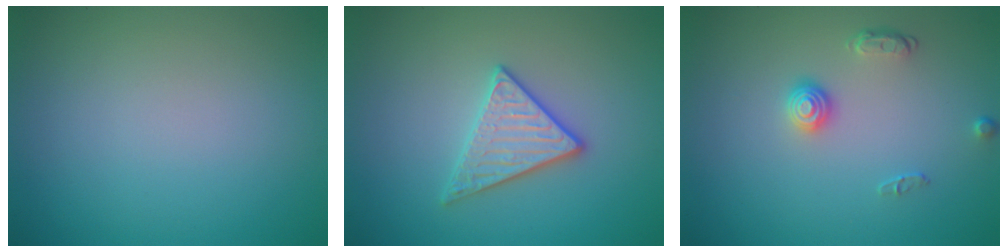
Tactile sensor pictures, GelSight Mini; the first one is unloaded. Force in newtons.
{"total": 2.9, "press": 2.8, "slide": 0.7}
{"total": 1.7, "press": 1.4, "slide": 1.0}